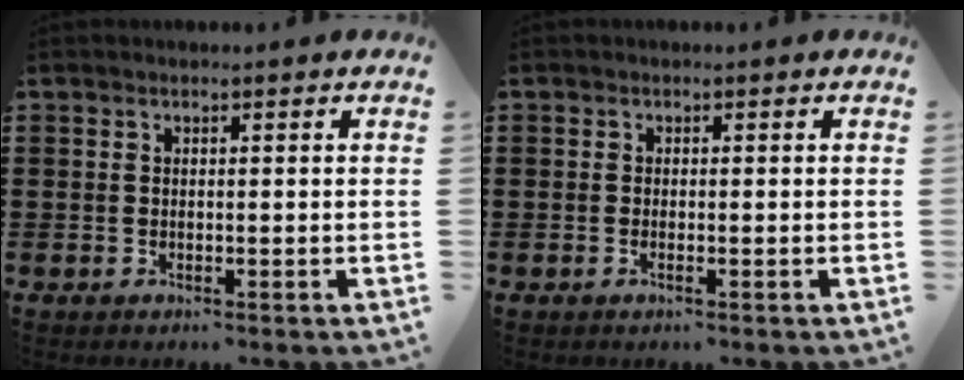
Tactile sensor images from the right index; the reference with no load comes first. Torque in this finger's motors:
{"motor_torque": [-0.21, 1.14, -0.02, 0.00]}